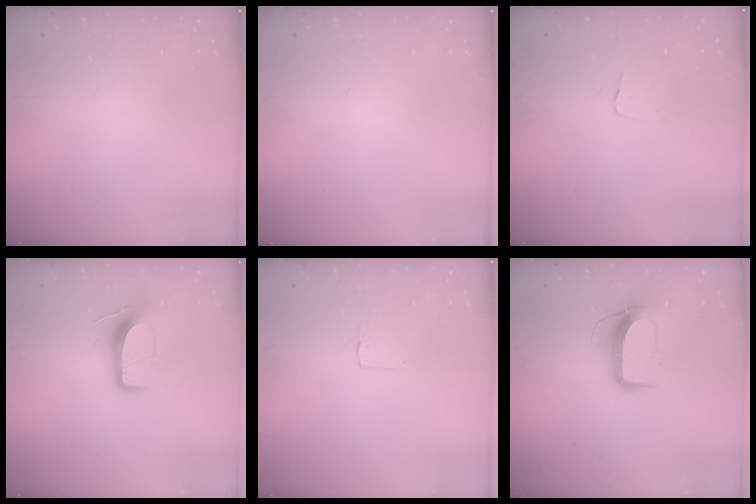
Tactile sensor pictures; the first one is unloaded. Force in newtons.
{"total": 0.0}
{"total": 2.6, "press": 2.6, "slide": 0.2}
{"total": 9.8, "press": 9.8, "slide": 0.7}
{"total": 1.2, "press": 1.2, "slide": 0.0}
{"total": 9.6, "press": 9.6, "slide": 0.7}